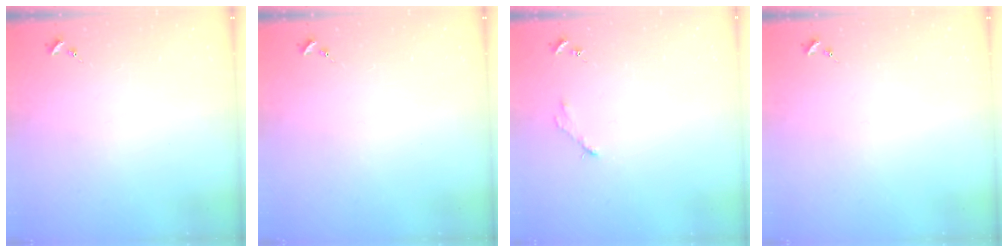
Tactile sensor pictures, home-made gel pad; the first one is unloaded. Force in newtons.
{"total": 0.0}
{"total": 2.8, "press": 2.8, "slide": 0.4}
{"total": 0.0}